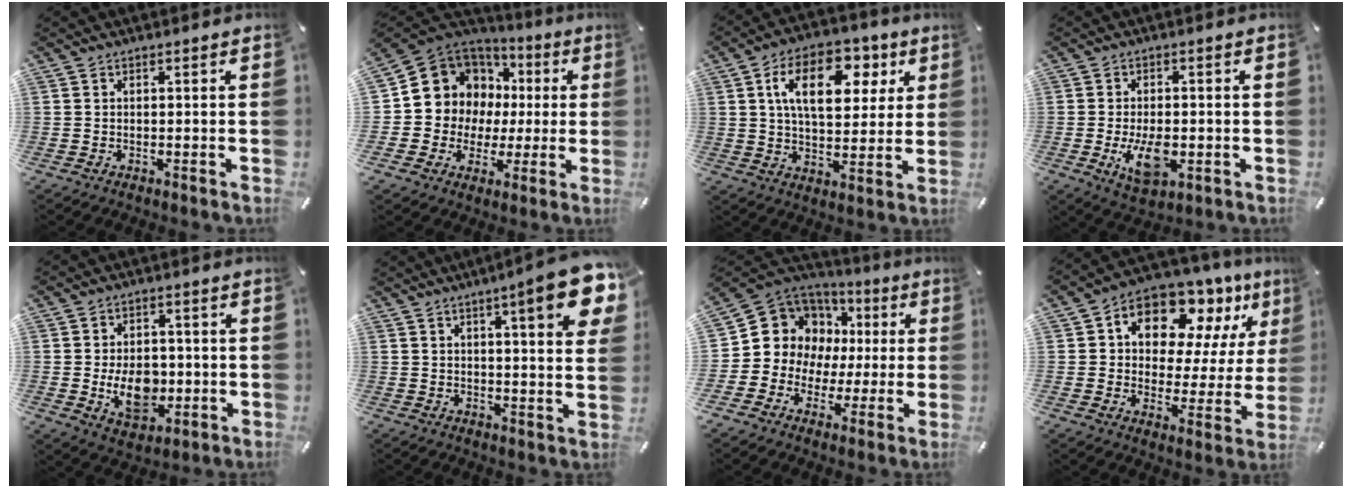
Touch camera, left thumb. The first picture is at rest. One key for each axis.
{"total": 10.7, "fx": 2.5, "fy": 10.3, "fz": 1.3, "tx": -0.039, "ty": -0.041, "tz": 0.061}
{"total": 15.5, "fx": 5.8, "fy": 9.5, "fz": 10.7, "tx": -0.162, "ty": -0.006, "tz": 0.099}
{"total": 8.4, "fx": -2.0, "fy": 4.4, "fz": 6.8, "tx": -0.136, "ty": -0.011, "tz": -0.036}
{"total": 9.8, "fx": -1.3, "fy": 7.0, "fz": 6.8, "tx": -0.112, "ty": -0.004, "tz": -0.021}
{"total": 12.9, "fx": 6.4, "fy": 1.9, "fz": 11.0, "tx": -0.161, "ty": -0.033, "tz": 0.099}
{"total": 11.3, "fx": 2.0, "fy": 11.0, "fz": 2.1, "tx": -0.054, "ty": -0.035, "tz": 0.052}
{"total": 13.2, "fx": 9.0, "fy": 7.9, "fz": 5.6, "tx": -0.096, "ty": -0.075, "tz": 0.162}